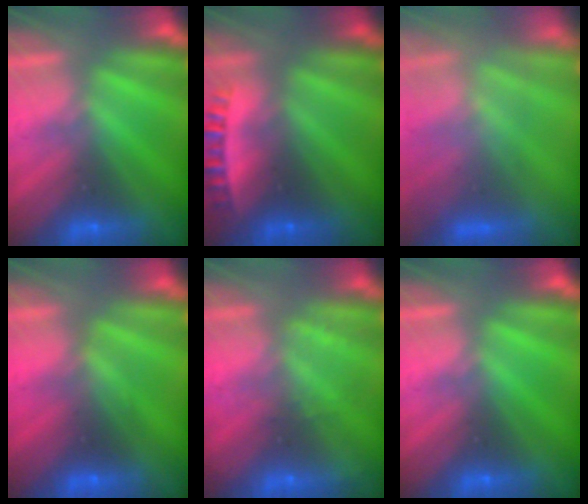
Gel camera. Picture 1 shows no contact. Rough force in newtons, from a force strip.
{"total": 2.4}
{"total": 3.6}
{"total": 2.7}
{"total": 2.2}
{"total": 0.0}